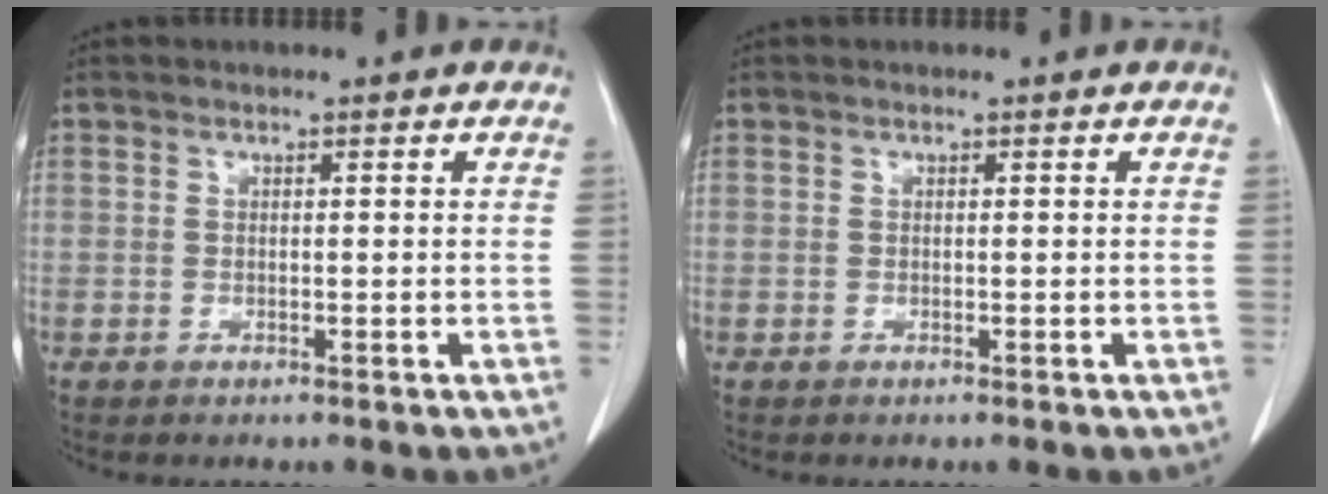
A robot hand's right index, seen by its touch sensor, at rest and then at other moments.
{"total": 0.0}